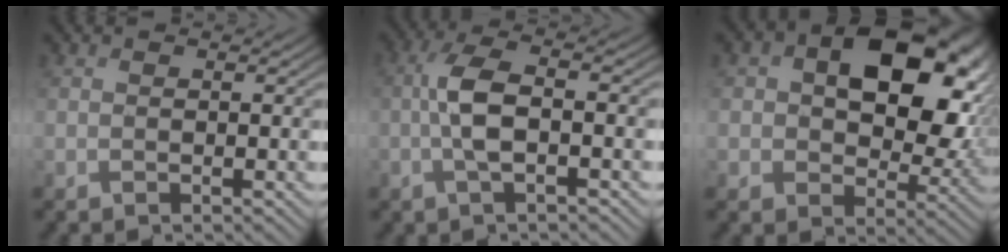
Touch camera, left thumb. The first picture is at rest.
{"total": 5.8, "force": [-0.8, 1.9, 5.4], "torque": [-0.117, 0.010, -0.023]}
{"total": 16.4, "force": [4.1, 11.2, 11.3], "torque": [-0.165, -0.011, 0.079]}